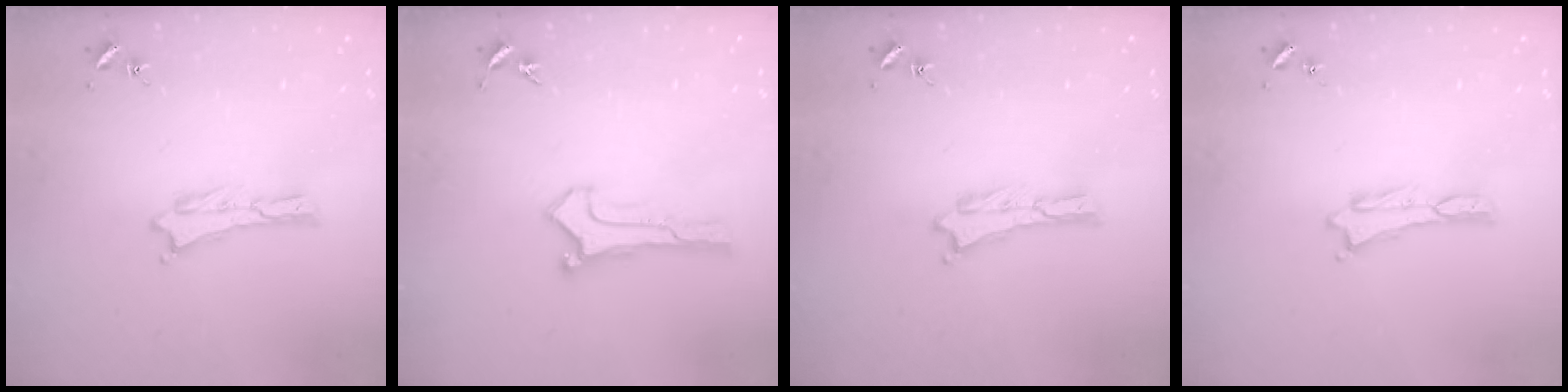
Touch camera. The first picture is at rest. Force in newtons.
{"total": 0.0}
{"total": 0.0}
{"total": 0.0}